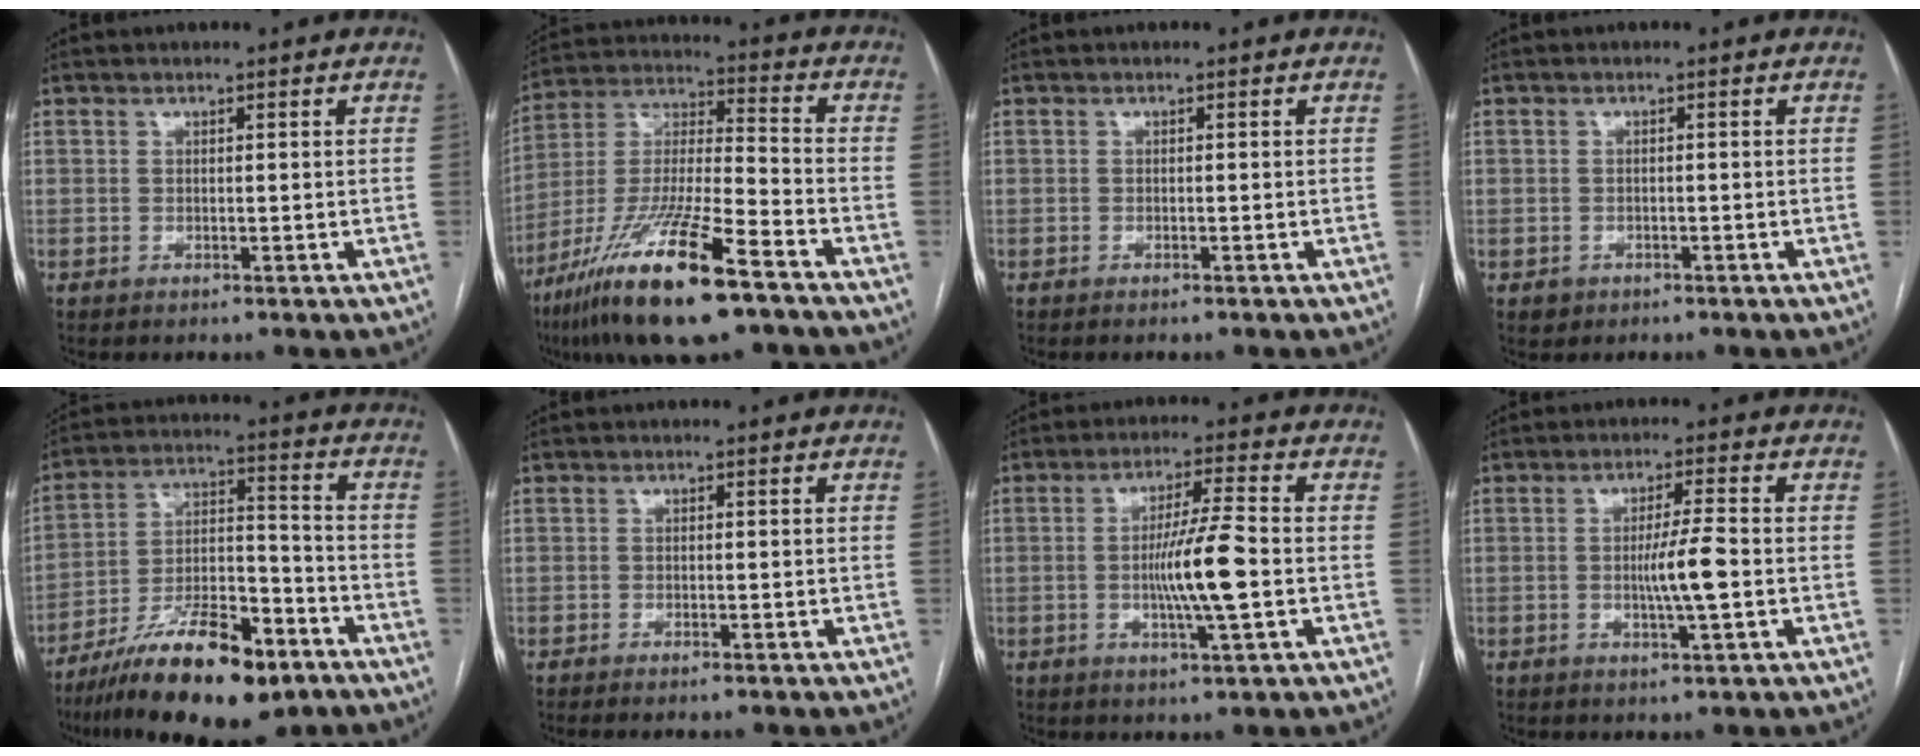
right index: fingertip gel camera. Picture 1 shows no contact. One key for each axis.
{"total": 20.5, "fx": -12.7, "fy": 2.5, "fz": 15.9, "tx": -0.324, "ty": -0.041, "tz": -0.229}
{"total": 0.6, "fx": -0.5, "fy": -0.1, "fz": 0.2, "tx": -0.009, "ty": -0.002, "tz": -0.008}
{"total": 1.9, "fx": -0.9, "fy": 1.7, "fz": 0.0, "tx": 0.000, "ty": 0.006, "tz": -0.010}
{"total": 18.3, "fx": -12.1, "fy": 5.2, "fz": 12.7, "tx": -0.220, "ty": 0.000, "tz": -0.206}
{"total": 1.6, "fx": -1.3, "fy": 0.0, "fz": 0.9, "tx": -0.014, "ty": -0.004, "tz": -0.017}
{"total": 8.8, "fx": -1.3, "fy": -0.1, "fz": 8.7, "tx": -0.159, "ty": -0.005, "tz": -0.026}
{"total": 5.5, "fx": -0.8, "fy": -0.1, "fz": 5.4, "tx": -0.097, "ty": -0.005, "tz": -0.016}